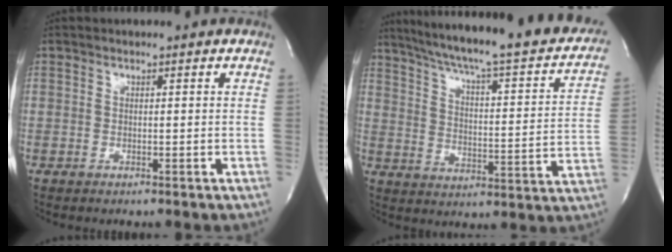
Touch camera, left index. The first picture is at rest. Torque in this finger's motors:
{"motor_torque": [0.18, -0.70, 0.39, 0.13]}